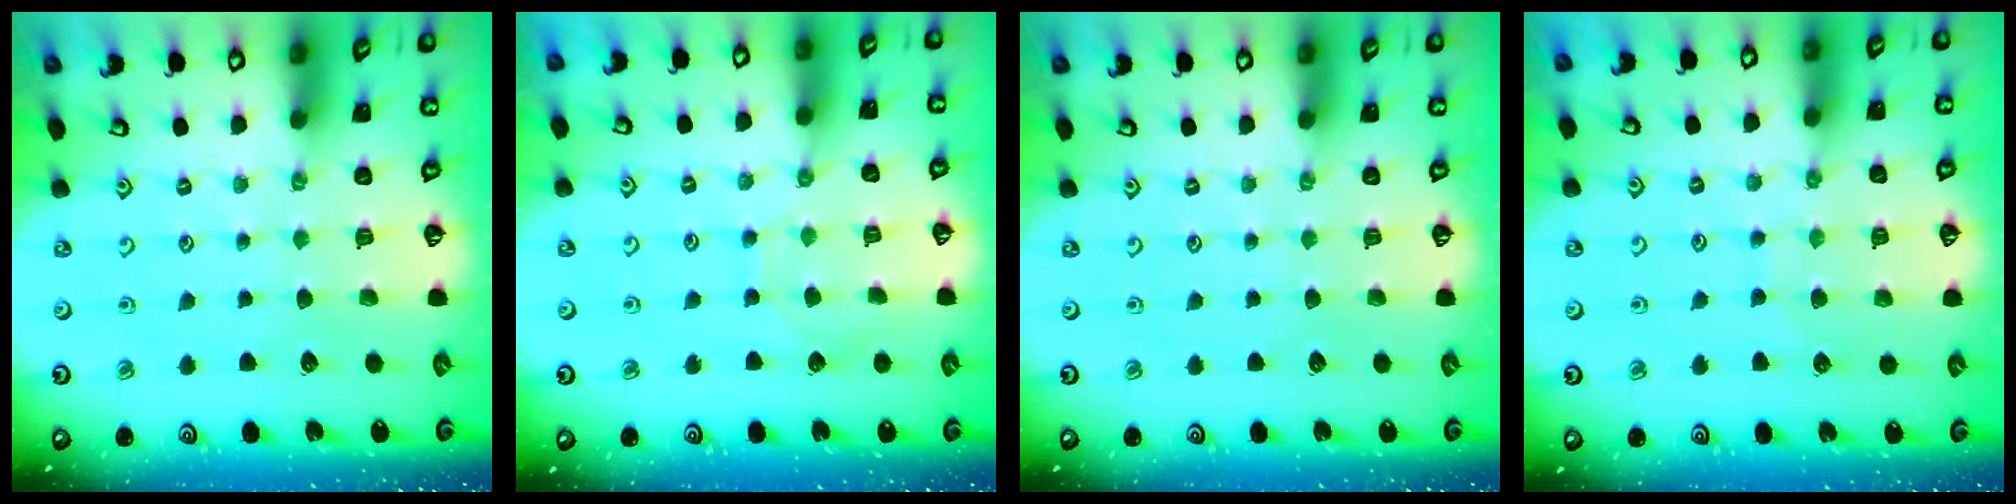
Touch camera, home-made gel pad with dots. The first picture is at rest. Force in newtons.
{"total": 5.0, "press": 4.9, "slide": 0.4}
{"total": 0.0}
{"total": 6.8, "press": 6.7, "slide": 0.4}